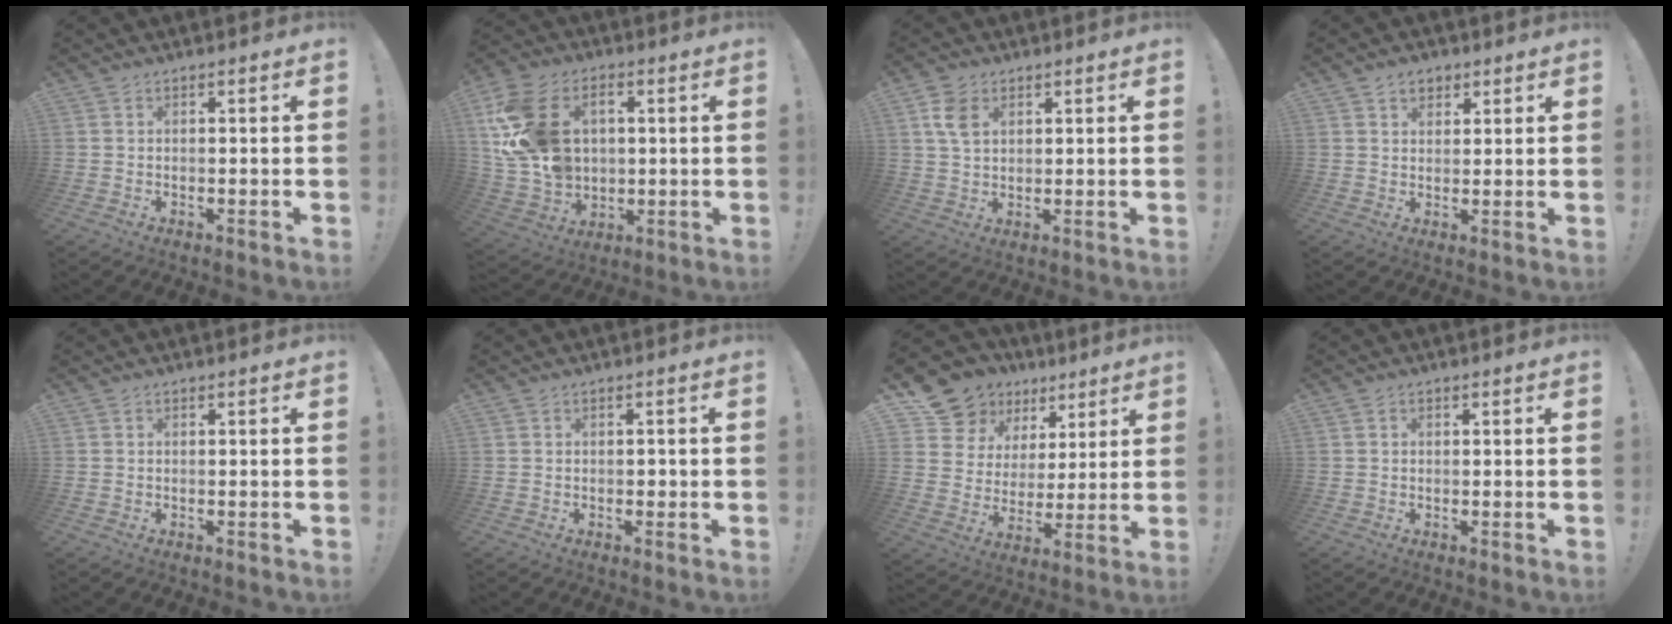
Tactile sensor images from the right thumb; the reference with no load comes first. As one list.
[{"total": 19.5, "force": [4.2, 14.6, 12.2], "torque": [-0.231, -0.014, 0.082]}, {"total": 7.3, "force": [3.0, 4.9, 4.4], "torque": [-0.067, -0.002, 0.059]}, {"total": 4.4, "force": [2.5, 3.3, 1.6], "torque": [-0.009, -0.012, 0.043]}, {"total": 0.0}, {"total": 1.2, "force": [-0.5, 1.0, 0.6], "torque": [-0.008, 0.003, -0.009]}, {"total": 12.4, "force": [8.4, 8.6, 2.9], "torque": [-0.048, -0.064, 0.166]}, {"total": 0.6, "force": [0.1, 0.5, 0.2], "torque": [-0.004, 0.003, 0.002]}]